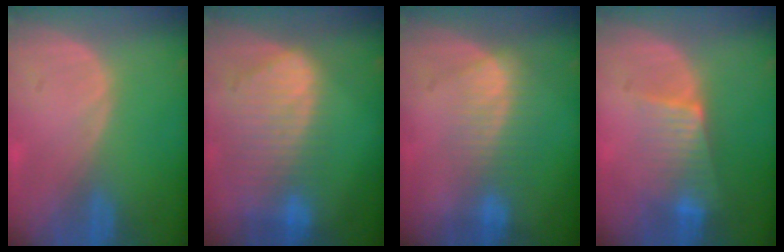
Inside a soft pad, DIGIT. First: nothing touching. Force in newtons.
{"total": 10.4, "press": 8.7, "slide": 5.5}
{"total": 7.4, "press": 6.2, "slide": 3.9}
{"total": 6.3, "press": 5.6, "slide": 3.0}